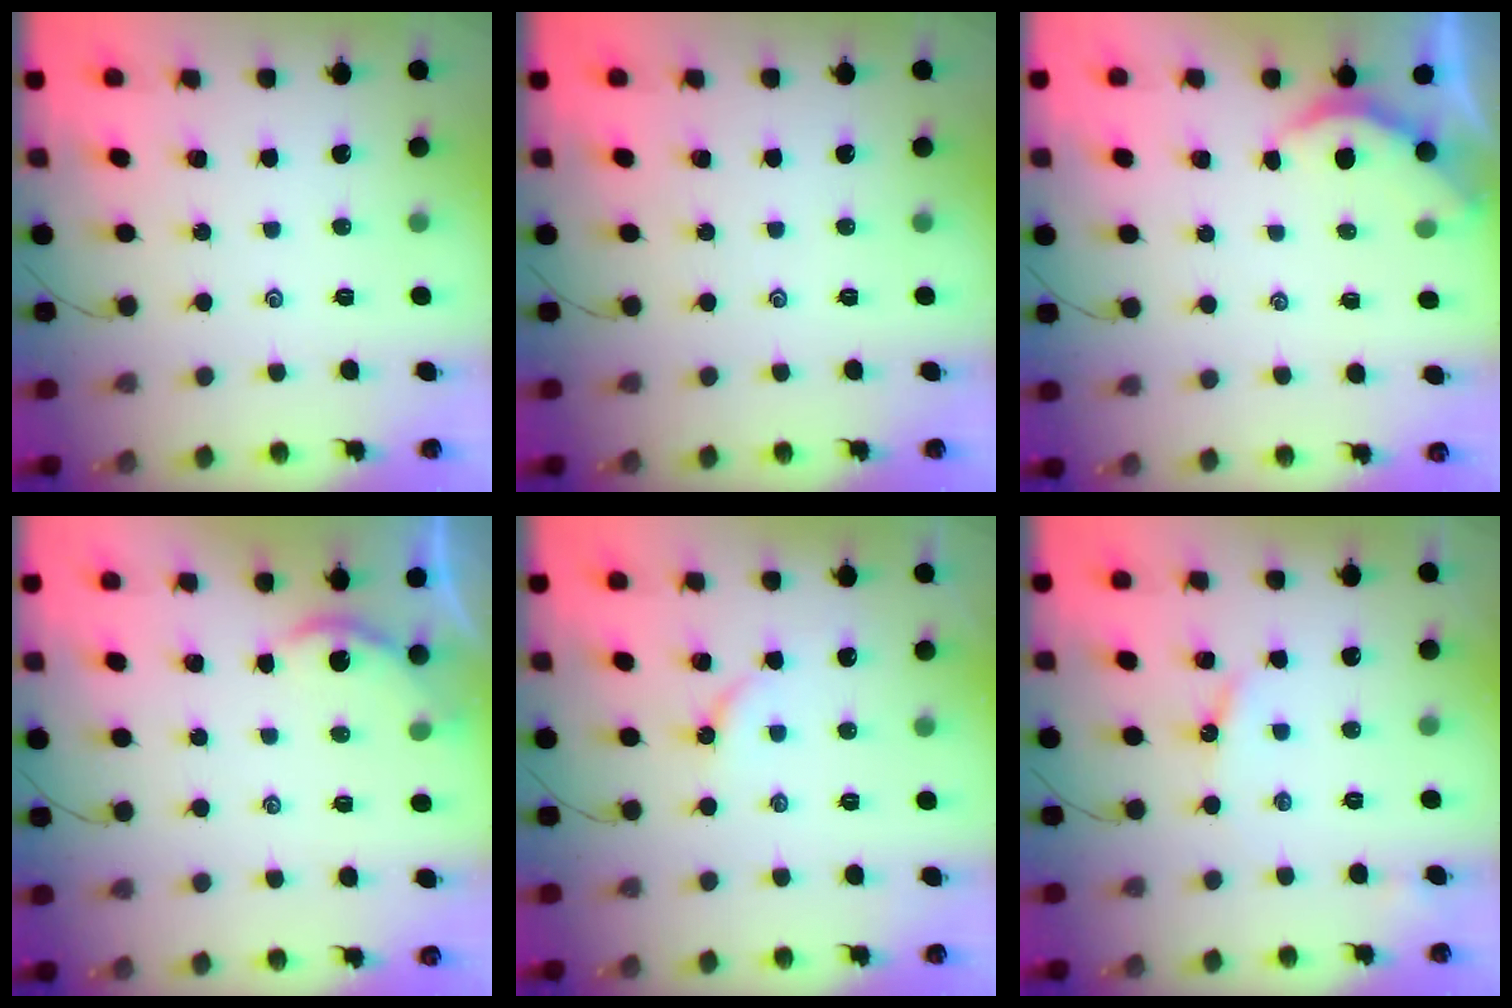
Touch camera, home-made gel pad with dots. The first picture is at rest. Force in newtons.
{"total": 0.0}
{"total": 2.6, "press": 2.5, "slide": 0.2}
{"total": 2.3, "press": 2.3, "slide": 0.3}
{"total": 3.4, "press": 3.4, "slide": 0.3}
{"total": 4.1, "press": 4.1, "slide": 0.4}